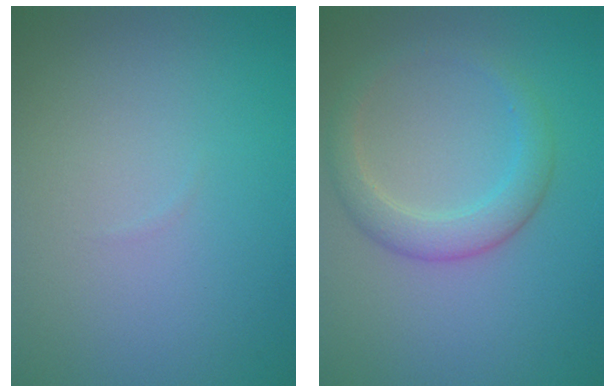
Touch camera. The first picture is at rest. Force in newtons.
{"total": 3.0, "press": 3.0, "slide": 0.1}